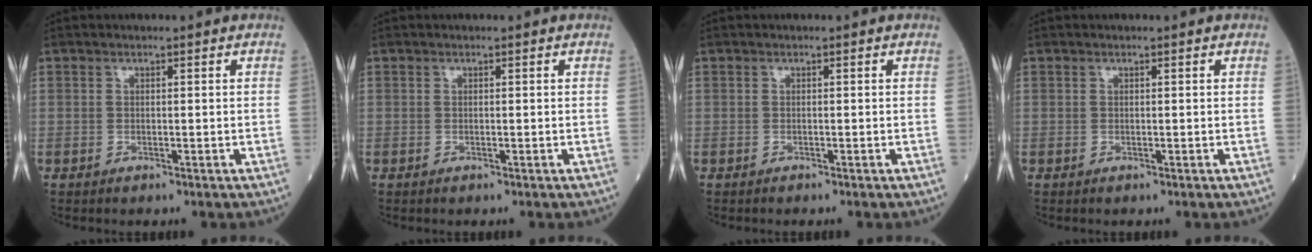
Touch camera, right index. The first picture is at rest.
{"total": 0.0}
{"total": 0.0}
{"total": 0.0}